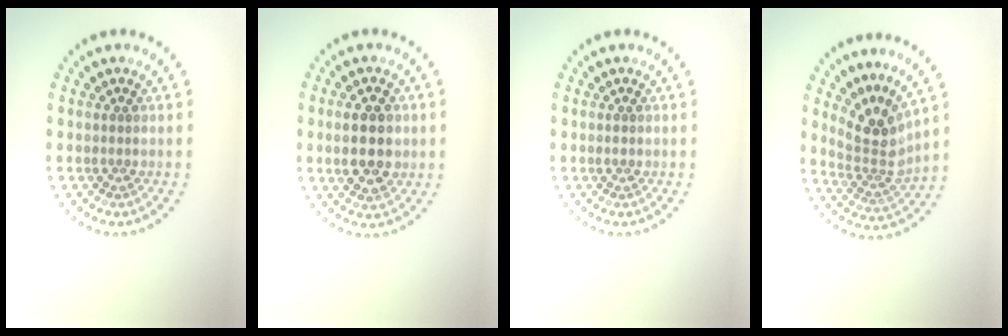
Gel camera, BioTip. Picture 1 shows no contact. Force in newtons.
{"total": 4.7, "press": 4.7, "slide": 0.4}
{"total": 0.6, "press": 0.6, "slide": 0.1}
{"total": 3.7, "press": 2.6, "slide": 2.7}